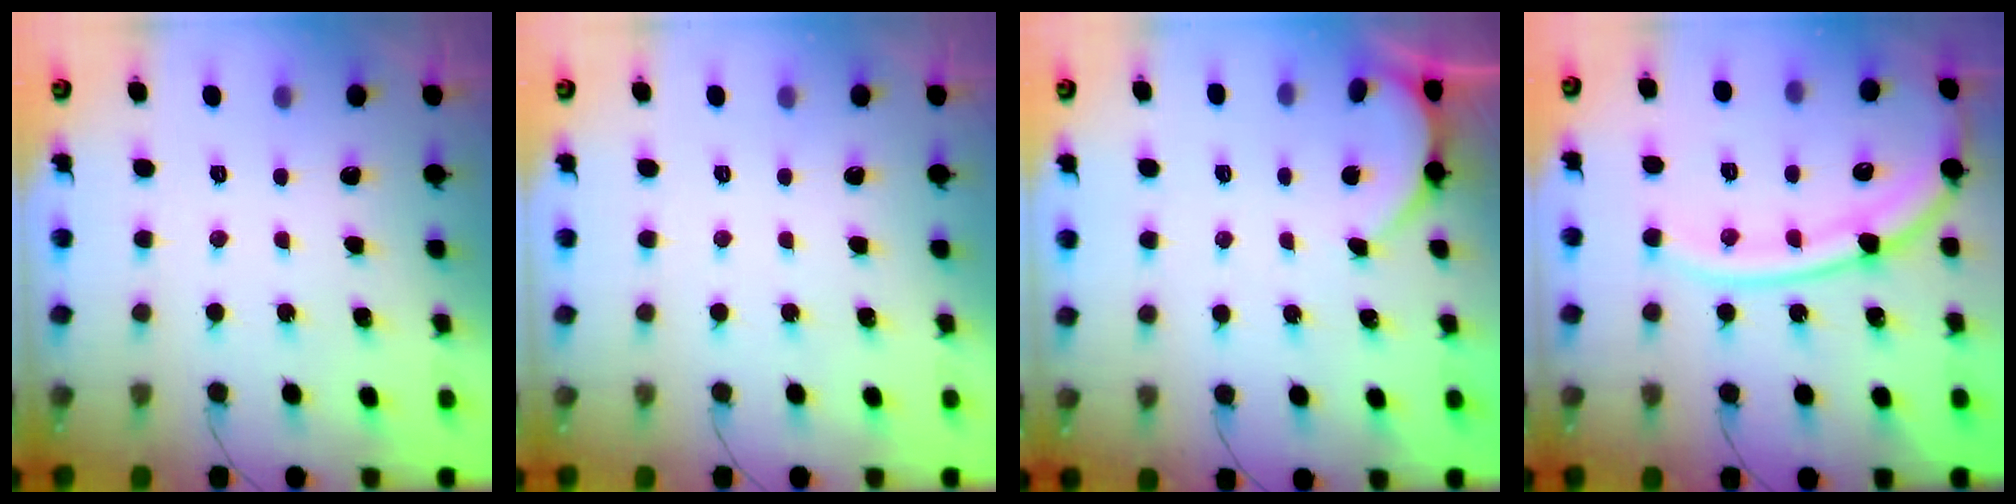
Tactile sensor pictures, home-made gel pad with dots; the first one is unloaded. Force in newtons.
{"total": 0.0}
{"total": 3.0, "press": 3.0, "slide": 0.2}
{"total": 15.6, "press": 15.5, "slide": 1.7}